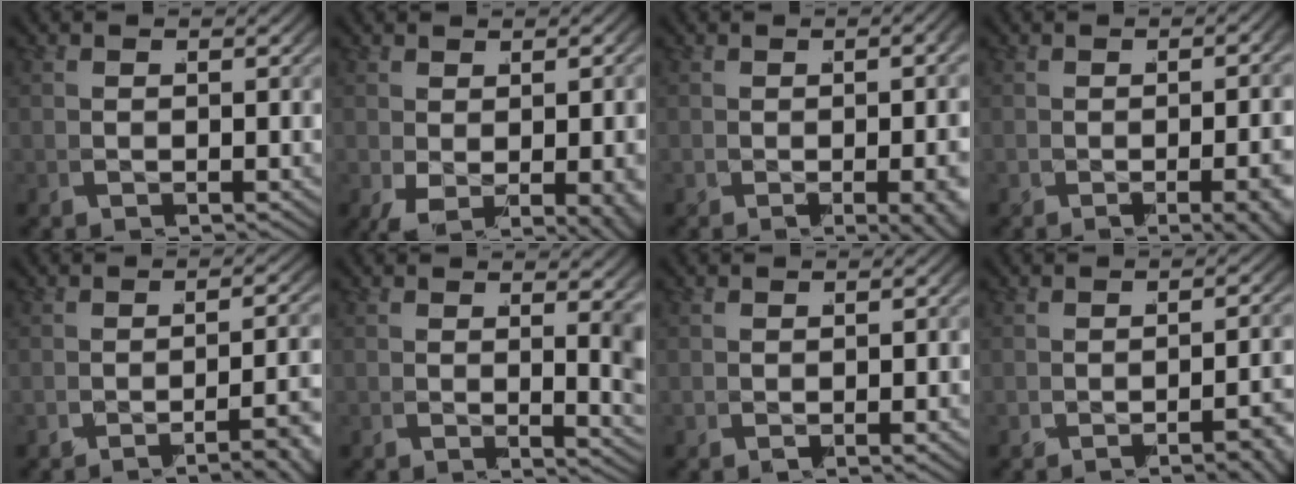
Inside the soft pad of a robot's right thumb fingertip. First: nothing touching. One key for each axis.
{"total": 2.9, "fx": -0.3, "fy": 0.6, "fz": 2.8, "tx": -0.028, "ty": -0.014, "tz": 0.010}
{"total": 5.6, "fx": -0.5, "fy": 1.5, "fz": 5.3, "tx": -0.047, "ty": 0.008, "tz": -0.010}
{"total": 5.3, "fx": -1.1, "fy": 1.3, "fz": 5.0, "tx": -0.042, "ty": 0.014, "tz": -0.022}
{"total": 4.5, "fx": -2.9, "fy": 0.4, "fz": 3.4, "tx": -0.040, "ty": 0.011, "tz": -0.049}
{"total": 3.8, "fx": 0.9, "fy": 1.2, "fz": 3.5, "tx": -0.028, "ty": 0.000, "tz": 0.013}
{"total": 0.8, "fx": -0.1, "fy": -0.2, "fz": 0.8, "tx": -0.004, "ty": 0.004, "tz": 0.001}
{"total": 3.3, "fx": -2.0, "fy": 0.3, "fz": 2.6, "tx": -0.023, "ty": 0.019, "tz": -0.038}